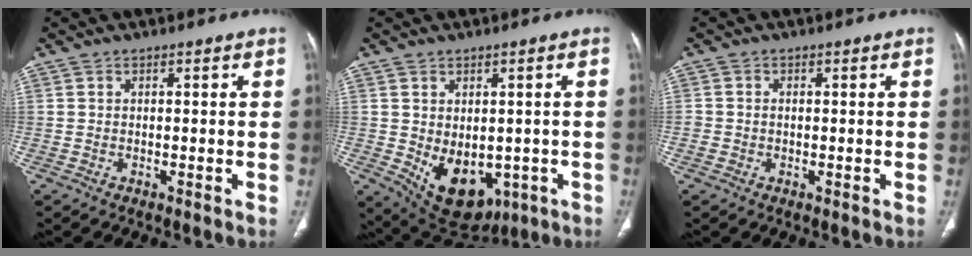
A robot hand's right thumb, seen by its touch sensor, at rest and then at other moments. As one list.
[{"total": 12.0, "force": [-3.4, 8.0, 8.3], "torque": [-0.099, -0.002, -0.026]}, {"total": 1.1, "force": [-0.2, 1.0, 0.3], "torque": [0.000, 0.004, -0.004]}]